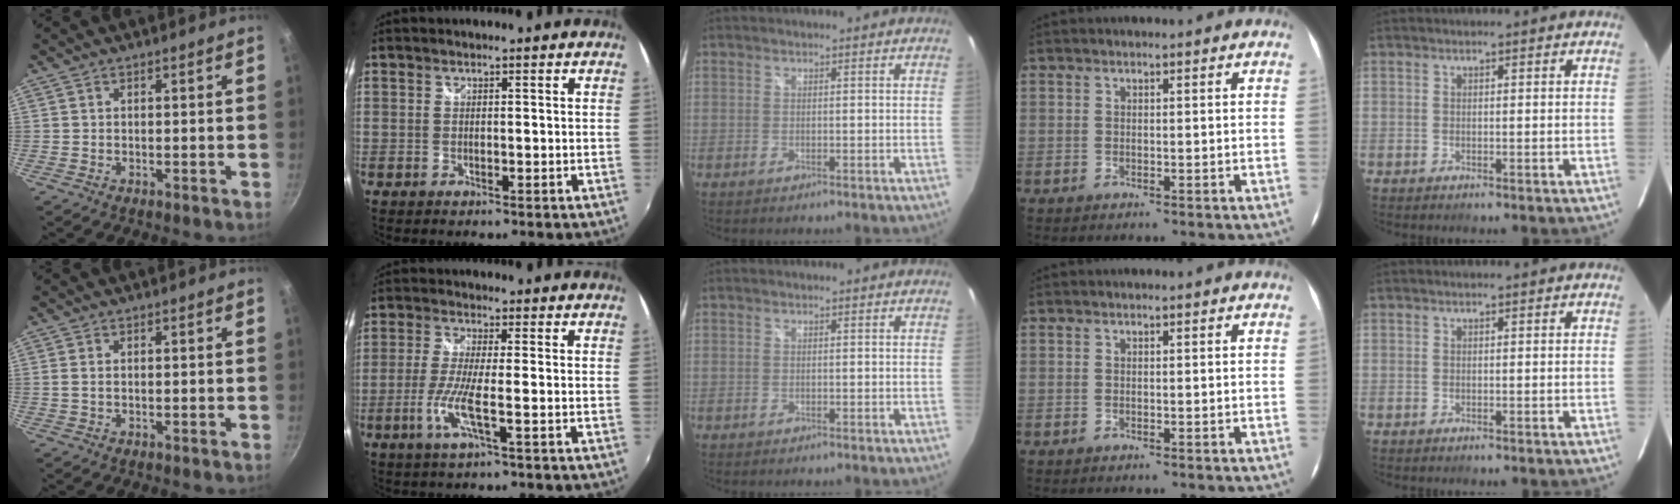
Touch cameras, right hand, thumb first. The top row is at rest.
{"thumb": {"total": 1.0, "force": [0.2, 0.5, 0.9], "torque": [-0.019, 0.000, 0.001]}, "index": {"total": 6.3, "force": [-2.2, -0.2, 5.9], "torque": [-0.131, -0.010, -0.046]}}